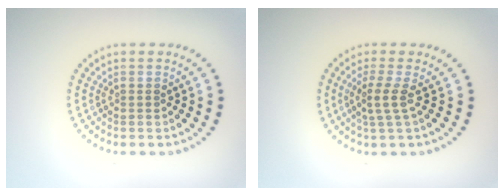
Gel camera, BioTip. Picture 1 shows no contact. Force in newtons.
{"total": 2.0, "press": 1.4, "slide": 1.4}